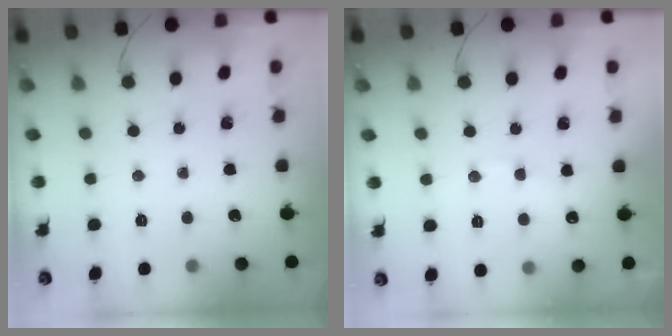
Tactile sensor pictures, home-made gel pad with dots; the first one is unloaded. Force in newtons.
{"total": 8.1, "press": 8.0, "slide": 1.2}